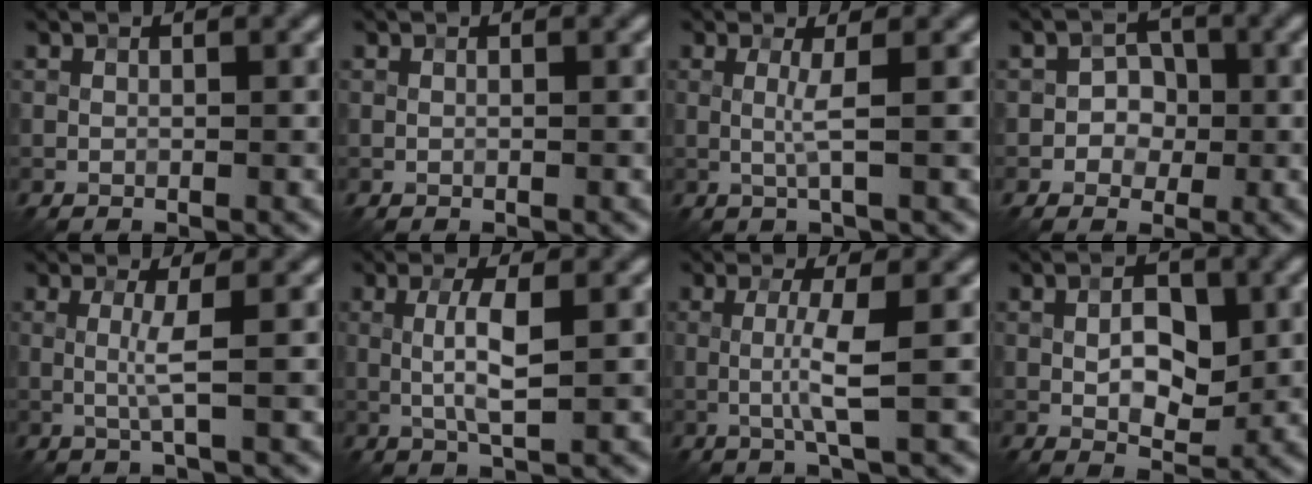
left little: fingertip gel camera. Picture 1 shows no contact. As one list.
[{"total": 0.0}, {"total": 1.8, "force": [0.1, 0.1, 1.7], "torque": [-0.038, -0.002, -0.002]}, {"total": 2.6, "force": [-0.4, 2.3, 1.0], "torque": [0.013, 0.001, -0.023]}, {"total": 2.2, "force": [0.1, 0.2, 2.2], "torque": [-0.046, -0.002, -0.002]}, {"total": 3.6, "force": [0.2, 0.6, 3.5], "torque": [-0.071, 0.005, 0.002]}, {"total": 3.1, "force": [-0.1, 0.2, 3.1], "torque": [-0.062, -0.002, -0.006]}, {"total": 4.4, "force": [0.2, 2.5, 3.7], "torque": [-0.057, -0.001, 0.005]}]